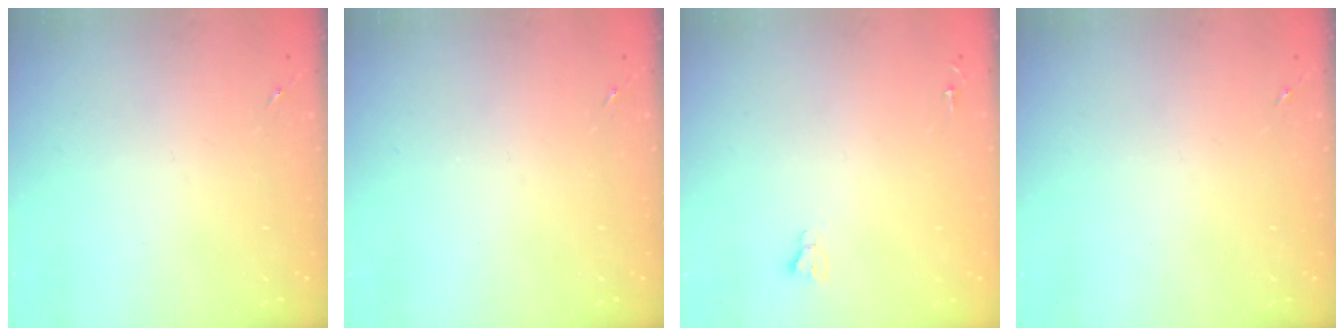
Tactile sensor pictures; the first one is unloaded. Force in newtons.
{"total": 0.0}
{"total": 2.7, "press": 2.7, "slide": 0.0}
{"total": 0.0}